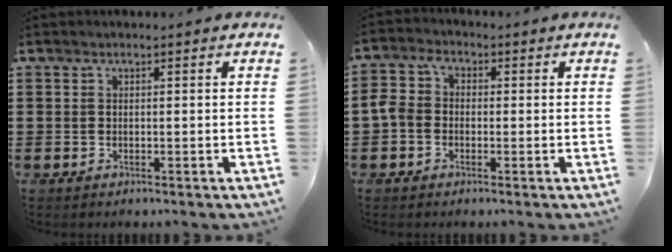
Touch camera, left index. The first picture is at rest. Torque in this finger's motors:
{"motor_torque": [1.07, 1.07, 0.26, 0.08]}